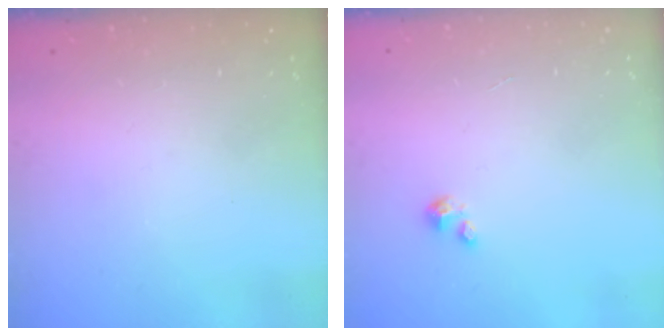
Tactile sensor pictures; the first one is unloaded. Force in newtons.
{"total": 0.6, "press": 0.6, "slide": 0.3}